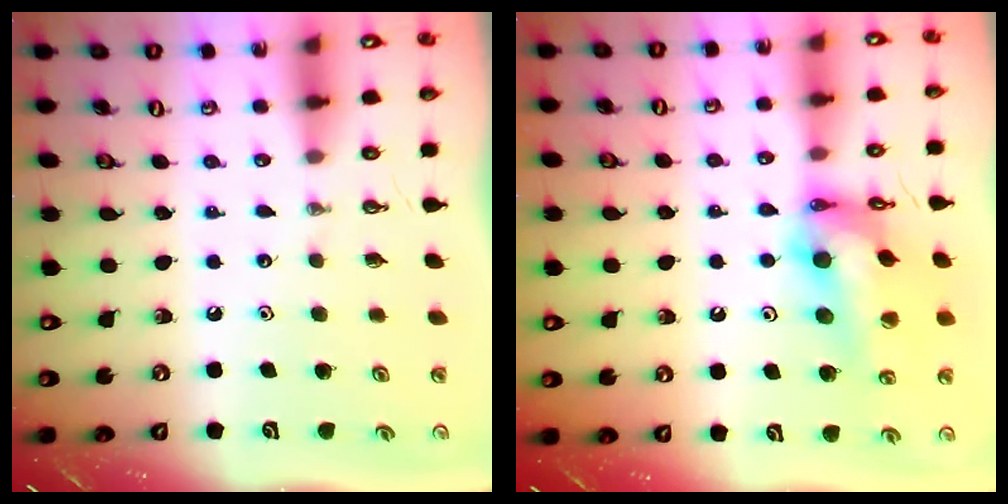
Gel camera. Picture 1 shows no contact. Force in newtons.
{"total": 16.8, "press": 16.7, "slide": 1.9}